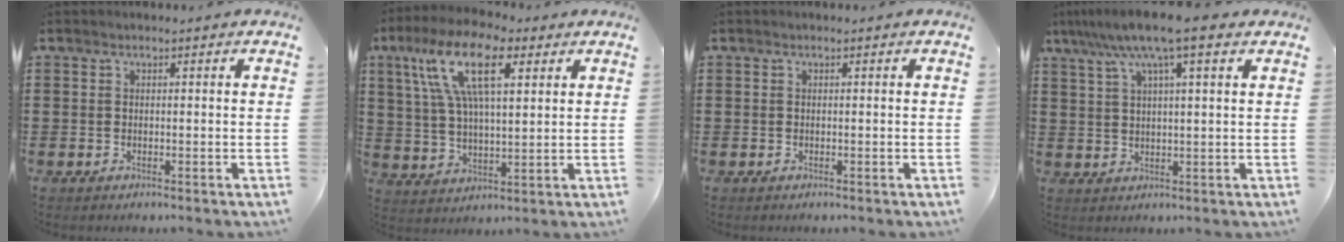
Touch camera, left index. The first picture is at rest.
{"total": 13.2, "force": [6.5, 5.0, 10.4], "torque": [-0.219, 0.004, 0.117]}
{"total": 0.0}
{"total": 8.9, "force": [5.7, 0.9, 6.8], "torque": [-0.145, -0.004, 0.098]}